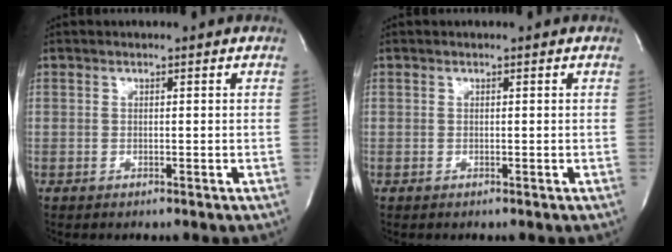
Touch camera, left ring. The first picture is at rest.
{"total": 0.0}